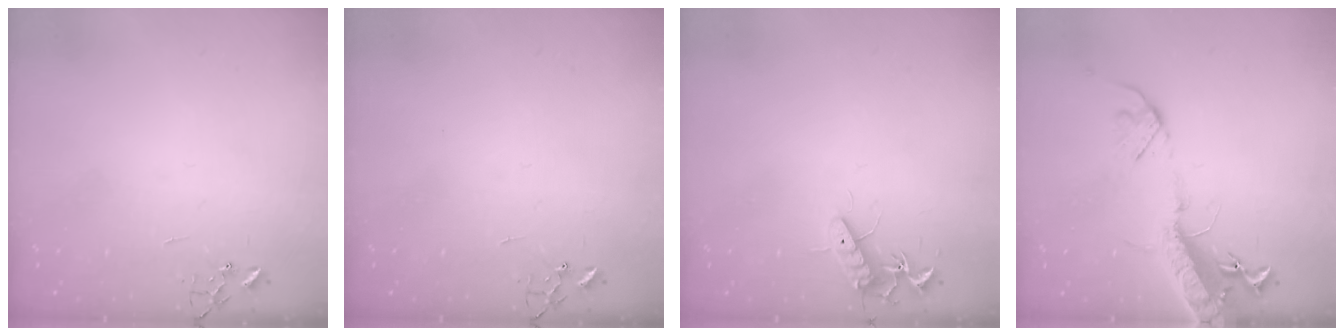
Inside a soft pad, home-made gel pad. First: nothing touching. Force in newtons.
{"total": 0.0}
{"total": 11.5, "press": 11.5, "slide": 1.0}
{"total": 17.1, "press": 16.6, "slide": 4.0}